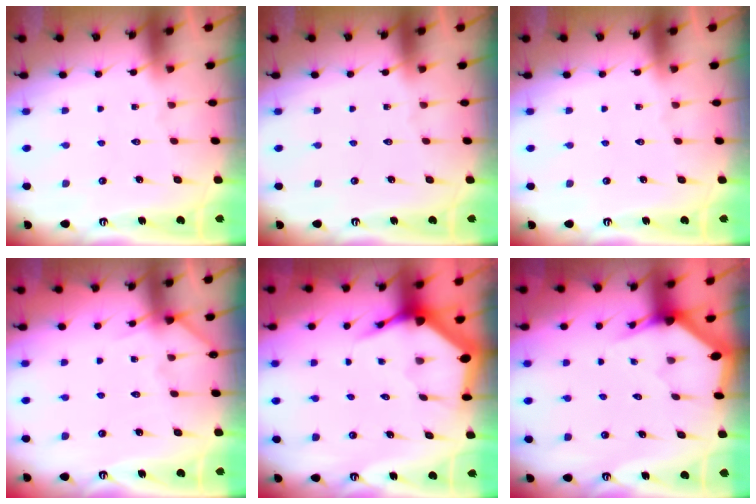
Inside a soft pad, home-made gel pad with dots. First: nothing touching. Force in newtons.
{"total": 0.0}
{"total": 0.0}
{"total": 5.3, "press": 5.3, "slide": 0.6}
{"total": 4.7, "press": 4.7, "slide": 0.5}
{"total": 2.9, "press": 2.9, "slide": 0.1}